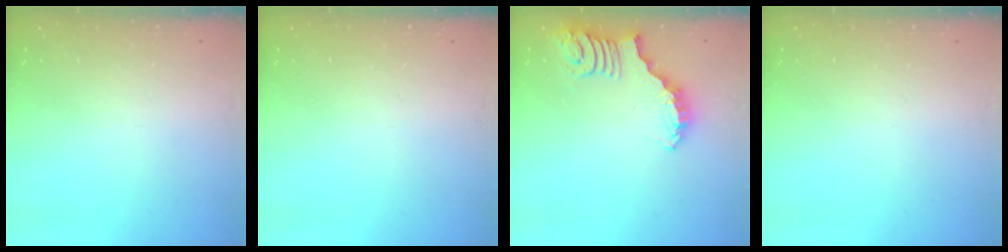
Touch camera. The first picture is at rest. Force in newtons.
{"total": 0.0}
{"total": 2.7, "press": 2.7, "slide": 0.5}
{"total": 0.0}